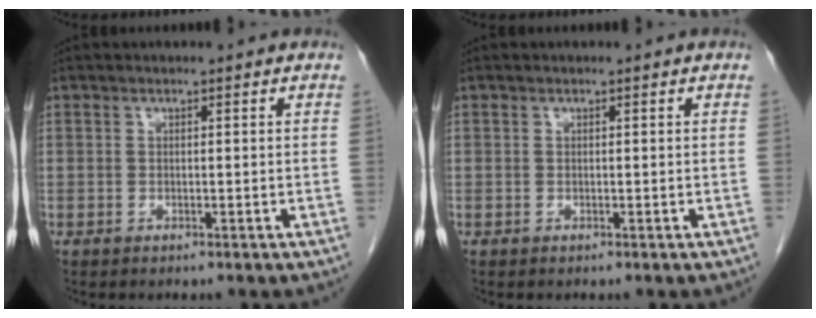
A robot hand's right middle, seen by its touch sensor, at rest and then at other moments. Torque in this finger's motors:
{"motor_torque": [0.02, -0.03, 0.00, 0.00]}